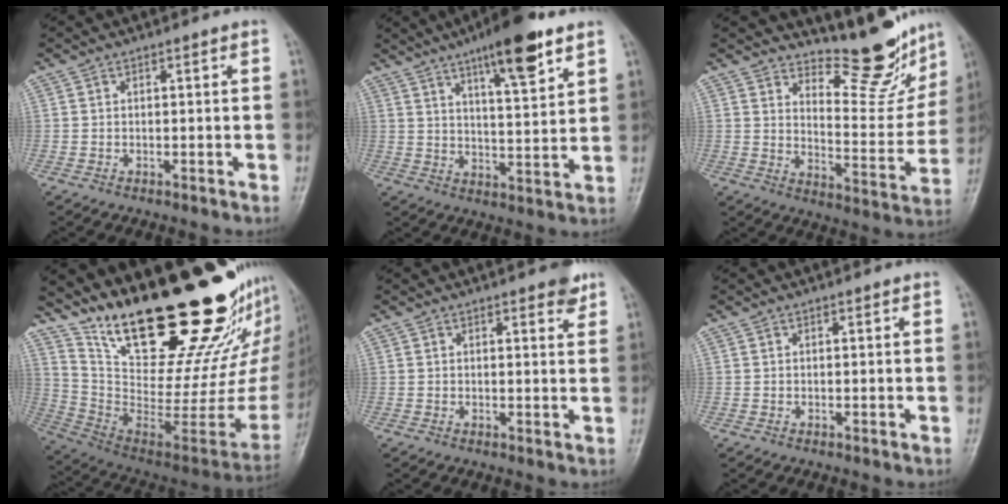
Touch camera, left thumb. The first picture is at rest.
{"total": 13.5, "force": [8.3, 3.1, 10.1], "torque": [-0.138, -0.038, 0.127]}
{"total": 13.8, "force": [12.3, 4.1, 4.9], "torque": [-0.034, -0.105, 0.178]}
{"total": 33.0, "force": [23.7, 10.0, 20.6], "torque": [-0.286, -0.146, 0.379]}
{"total": 3.1, "force": [2.1, 1.1, 2.0], "torque": [-0.012, -0.009, 0.023]}
{"total": 0.0}